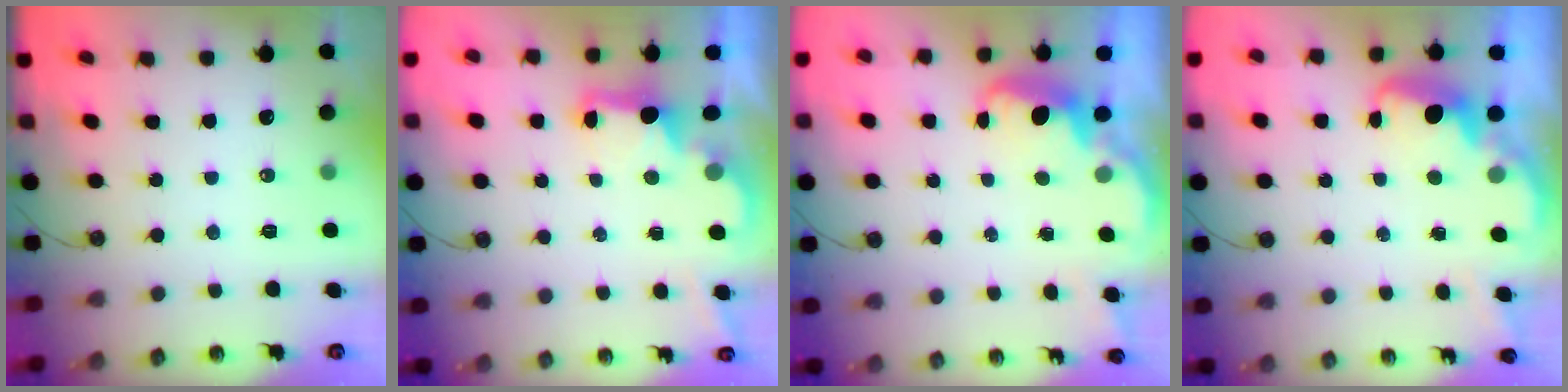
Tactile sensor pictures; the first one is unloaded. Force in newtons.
{"total": 2.5, "press": 2.3, "slide": 0.8}
{"total": 2.6, "press": 2.6, "slide": 0.6}
{"total": 2.7, "press": 2.6, "slide": 0.5}